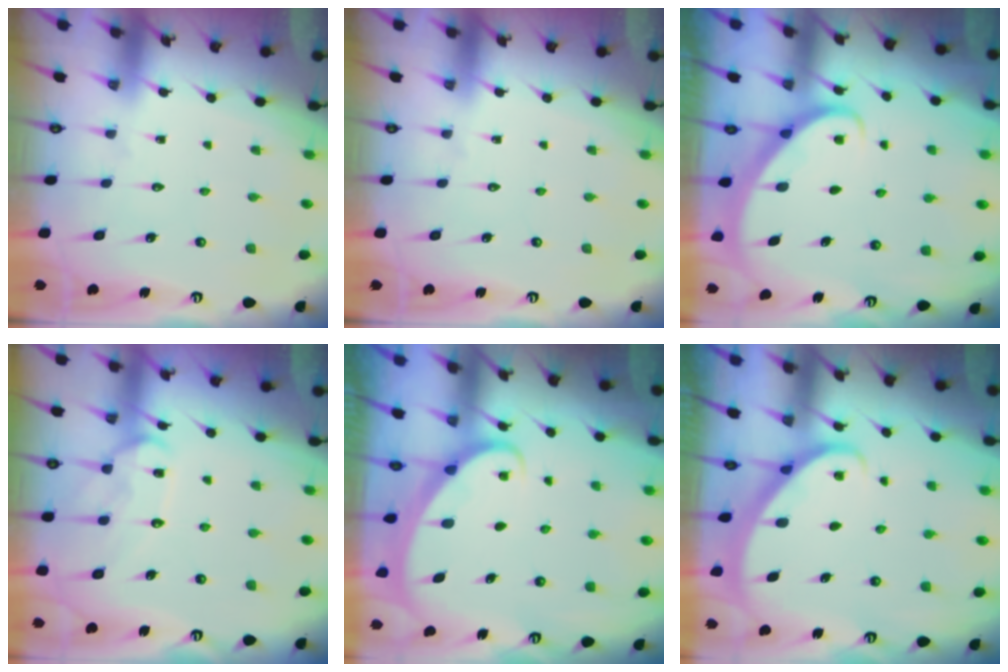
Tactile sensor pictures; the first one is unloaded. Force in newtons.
{"total": 0.0}
{"total": 2.7, "press": 2.7, "slide": 0.2}
{"total": 12.5, "press": 12.4, "slide": 1.0}
{"total": 1.7, "press": 1.7, "slide": 0.2}
{"total": 2.1, "press": 2.1, "slide": 0.2}